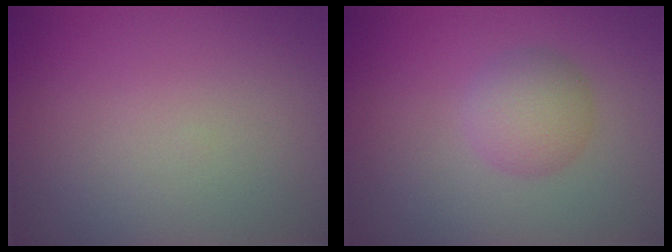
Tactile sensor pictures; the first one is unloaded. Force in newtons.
{"total": 2.9, "press": 2.9, "slide": 0.1}